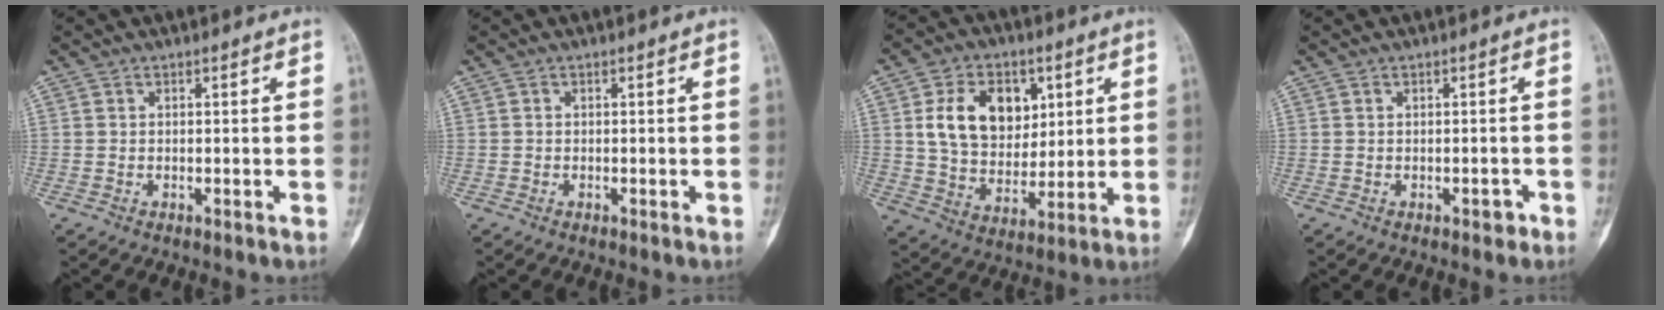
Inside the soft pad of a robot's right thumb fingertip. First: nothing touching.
{"total": 0.0}
{"total": 15.0, "force": [4.4, 10.9, 9.4], "torque": [-0.116, -0.013, 0.082]}
{"total": 1.3, "force": [-0.7, 0.8, 0.8], "torque": [-0.007, 0.004, -0.010]}